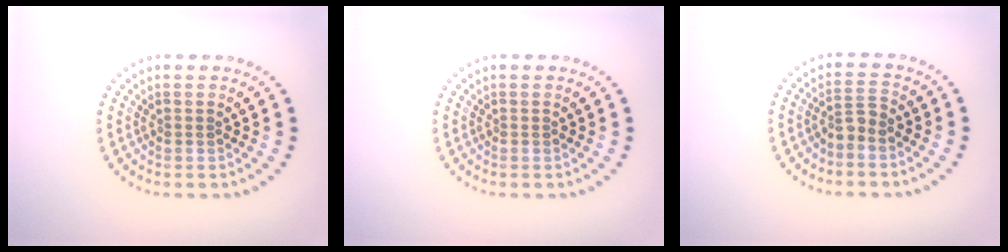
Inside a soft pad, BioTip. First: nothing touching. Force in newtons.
{"total": 0.0}
{"total": 1.7, "press": 1.3, "slide": 1.1}